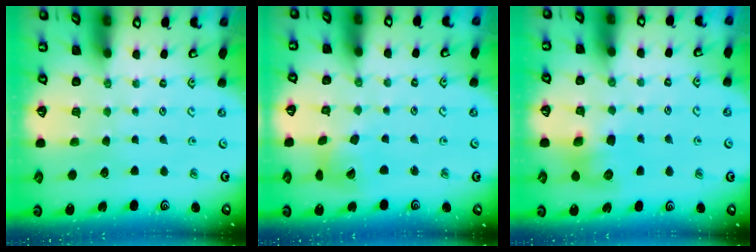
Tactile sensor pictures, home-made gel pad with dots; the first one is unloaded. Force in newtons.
{"total": 9.8, "press": 9.7, "slide": 1.1}
{"total": 9.0, "press": 9.0, "slide": 0.9}